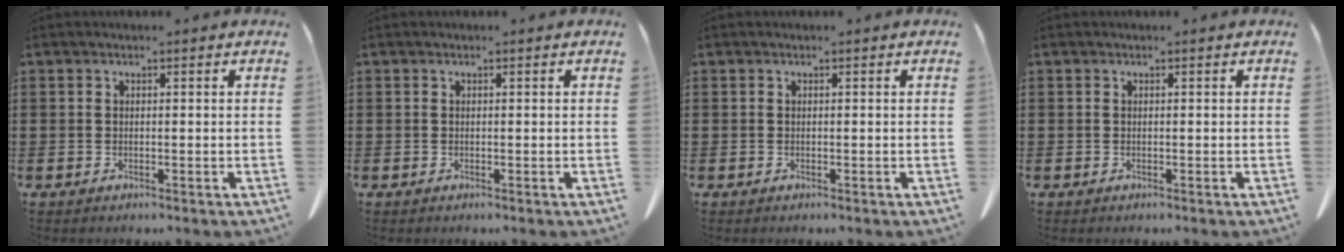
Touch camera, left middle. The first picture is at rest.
{"total": 0.0}
{"total": 0.0}
{"total": 0.0}